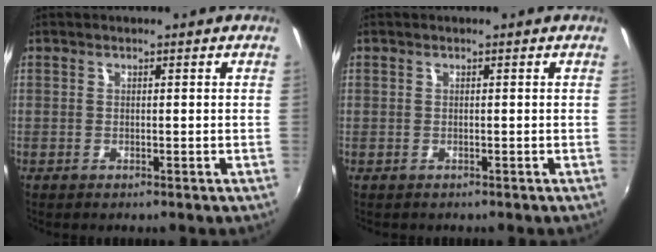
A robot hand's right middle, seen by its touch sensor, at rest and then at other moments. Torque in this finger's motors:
{"motor_torque": [-2.14, 0.00, -1.05, -0.21]}